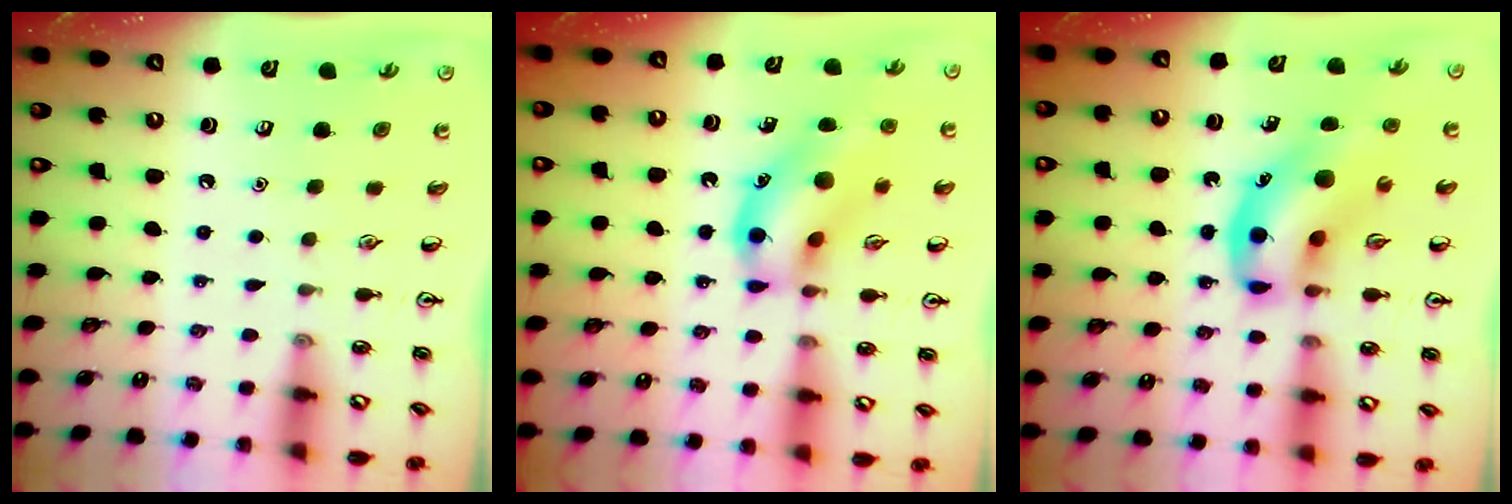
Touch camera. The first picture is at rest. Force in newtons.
{"total": 14.7, "press": 14.6, "slide": 2.0}
{"total": 12.9, "press": 12.4, "slide": 3.5}